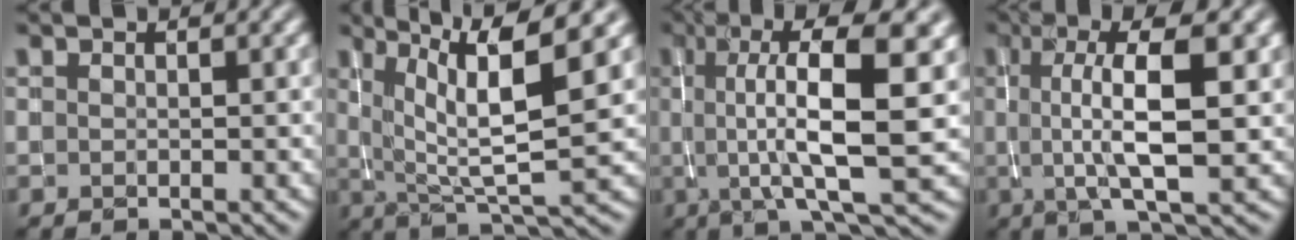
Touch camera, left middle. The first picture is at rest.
{"total": 8.7, "force": [3.0, 1.9, 7.9], "torque": [-0.129, 0.006, 0.057]}
{"total": 10.7, "force": [1.3, 2.6, 10.3], "torque": [-0.149, 0.008, 0.019]}
{"total": 7.6, "force": [0.6, 1.9, 7.3], "torque": [-0.116, 0.002, 0.010]}